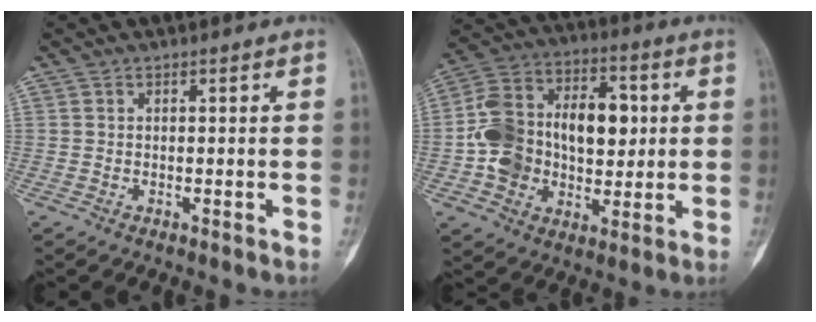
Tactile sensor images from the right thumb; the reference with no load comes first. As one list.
[{"total": 19.5, "force": [0.7, 13.6, 14.0], "torque": [-0.208, 0.034, 0.014]}]